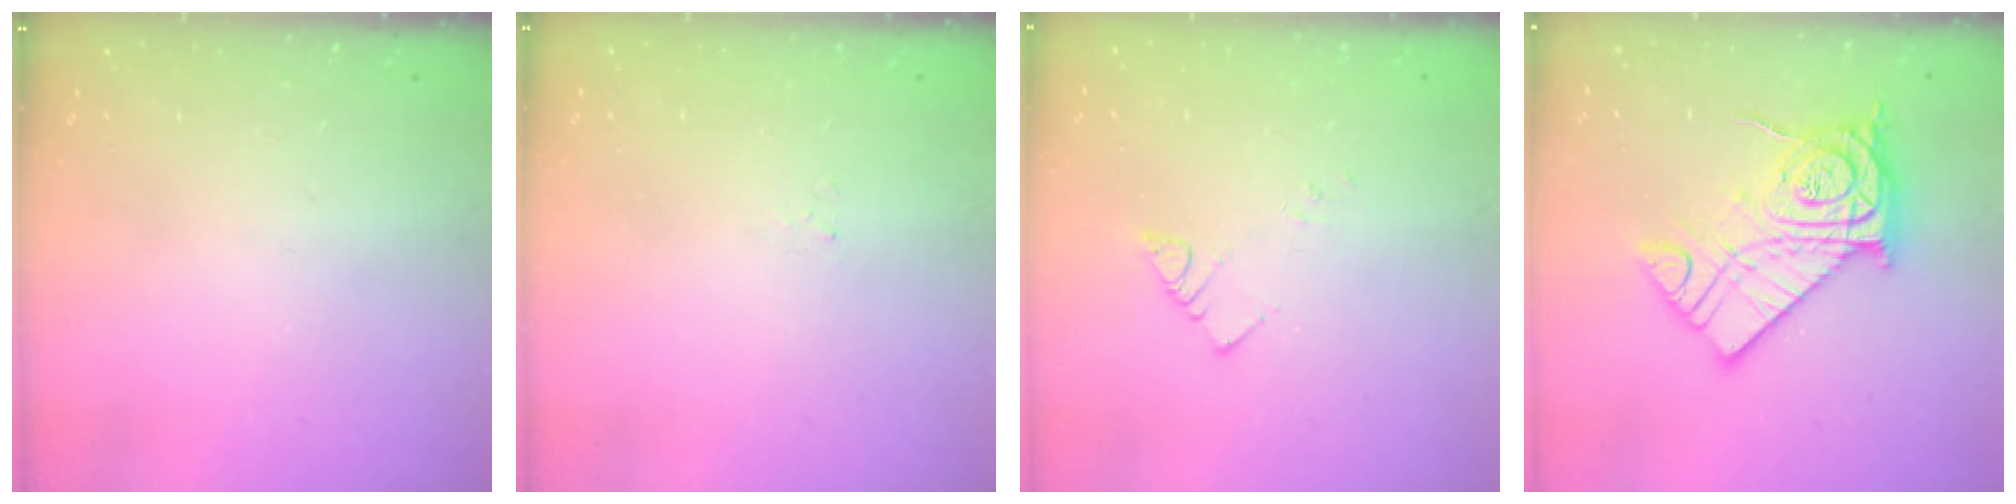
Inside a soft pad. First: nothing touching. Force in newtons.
{"total": 1.5, "press": 1.5, "slide": 0.2}
{"total": 2.5, "press": 2.5, "slide": 0.3}
{"total": 16.8, "press": 16.8, "slide": 0.6}